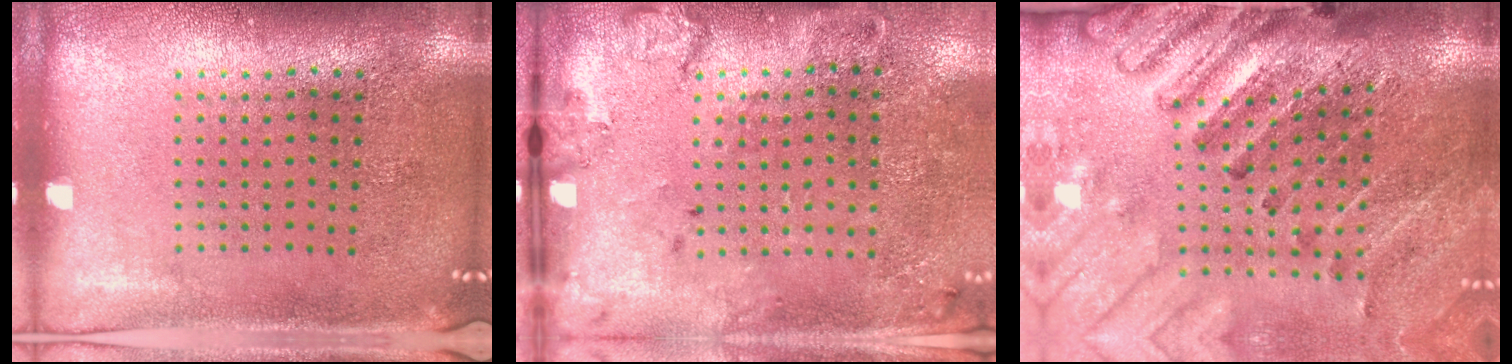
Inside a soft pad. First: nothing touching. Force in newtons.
{"total": 2.1, "press": 1.5, "slide": 1.5}
{"total": 3.0, "press": 2.9, "slide": 0.8}